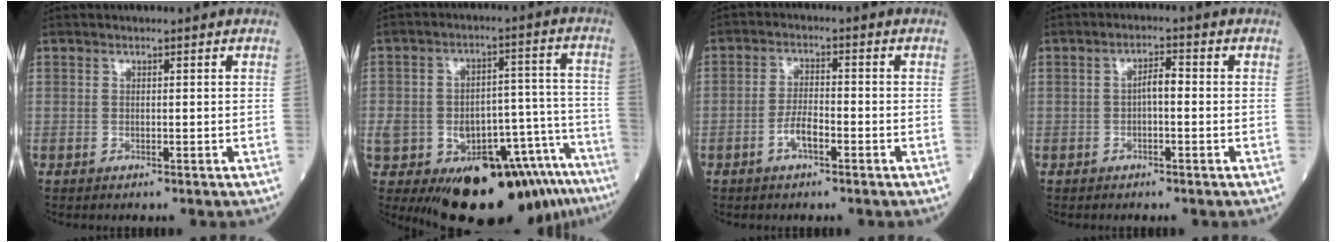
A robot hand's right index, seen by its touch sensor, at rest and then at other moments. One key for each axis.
{"total": 23.8, "fx": -14.7, "fy": 10.5, "fz": 15.4, "tx": -0.222, "ty": 0.027, "tz": -0.195}
{"total": 3.8, "fx": -1.8, "fy": 1.2, "fz": 3.2, "tx": -0.060, "ty": 0.006, "tz": -0.038}
{"total": 2.5, "fx": -0.3, "fy": 0.7, "fz": 2.4, "tx": -0.037, "ty": 0.008, "tz": -0.007}